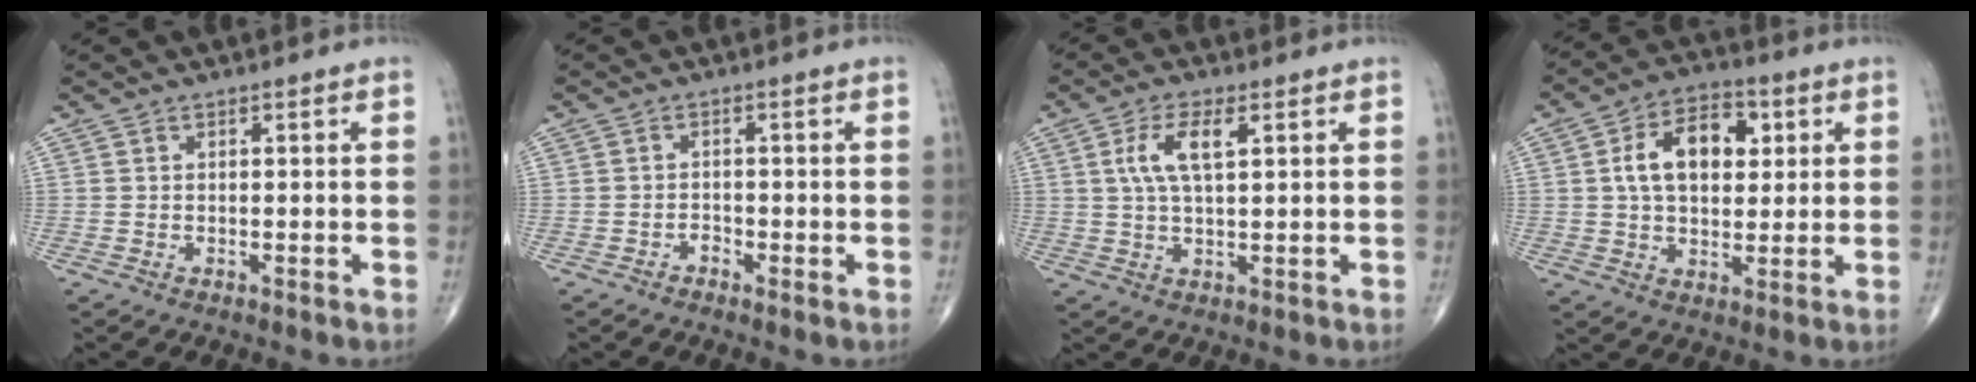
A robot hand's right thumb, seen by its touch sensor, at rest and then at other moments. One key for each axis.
{"total": 1.3, "fx": -0.9, "fy": 0.6, "fz": 0.6, "tx": -0.004, "ty": 0.003, "tz": -0.021}
{"total": 6.7, "fx": 2.0, "fy": 2.5, "fz": 5.9, "tx": -0.122, "ty": 0.004, "tz": 0.041}
{"total": 12.4, "fx": 2.7, "fy": 7.8, "fz": 9.3, "tx": -0.128, "ty": 0.010, "tz": 0.039}